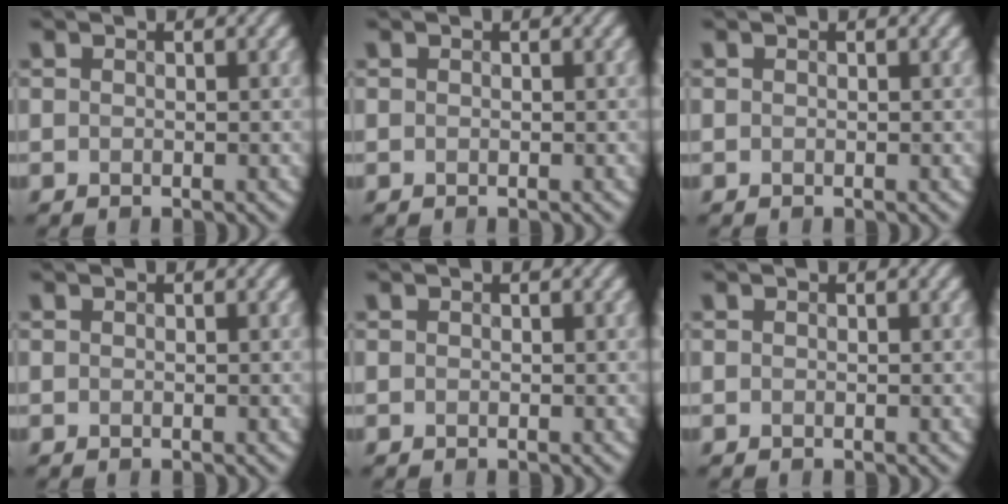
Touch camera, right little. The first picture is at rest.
{"total": 0.0}
{"total": 0.0}
{"total": 0.0}
{"total": 0.0}
{"total": 0.0}